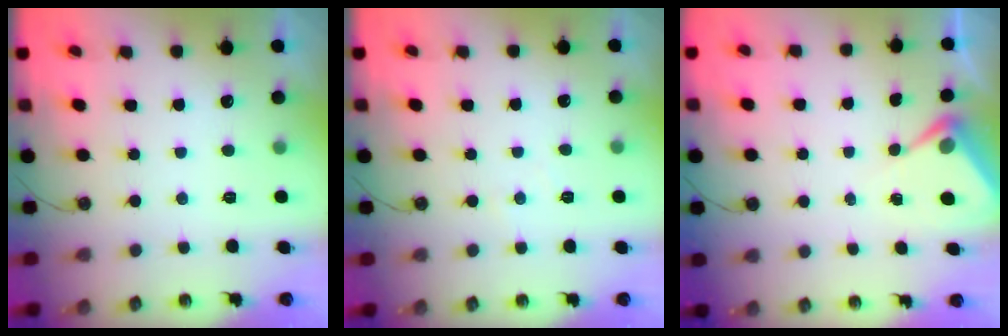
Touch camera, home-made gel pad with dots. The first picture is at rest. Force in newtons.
{"total": 2.6, "press": 2.5, "slide": 0.5}
{"total": 6.5, "press": 6.4, "slide": 0.6}